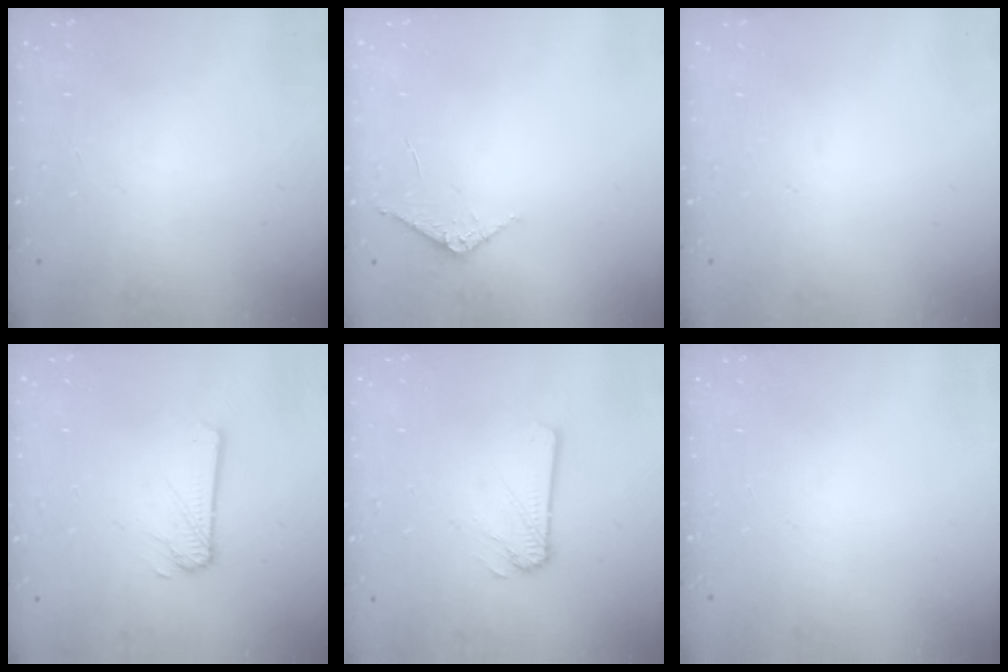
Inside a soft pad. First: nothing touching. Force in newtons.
{"total": 6.1, "press": 6.1, "slide": 0.5}
{"total": 0.0}
{"total": 1.9, "press": 1.9, "slide": 0.3}
{"total": 1.2, "press": 1.2, "slide": 0.1}
{"total": 0.0}